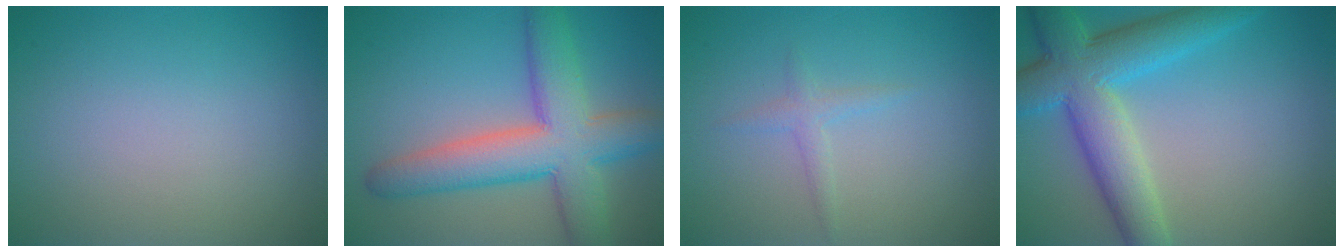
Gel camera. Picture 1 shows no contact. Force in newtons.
{"total": 8.7, "press": 8.7, "slide": 0.5}
{"total": 1.2, "press": 1.2, "slide": 0.1}
{"total": 8.2, "press": 8.1, "slide": 0.6}